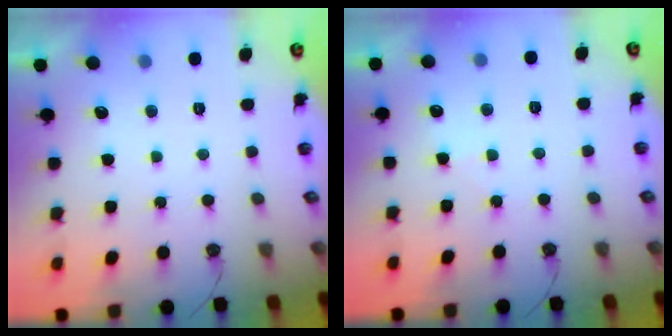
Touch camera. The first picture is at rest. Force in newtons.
{"total": 3.2, "press": 3.1, "slide": 0.5}